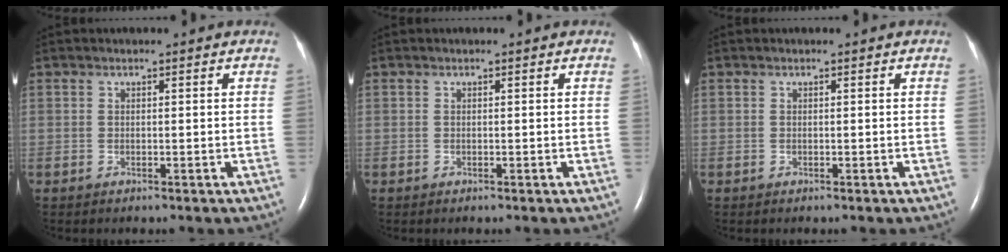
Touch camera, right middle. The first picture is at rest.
{"total": 0.0}
{"total": 0.0}